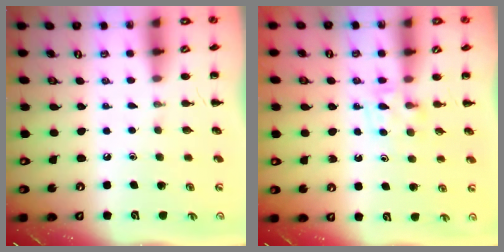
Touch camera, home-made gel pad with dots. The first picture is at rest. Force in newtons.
{"total": 6.2, "press": 6.0, "slide": 1.4}